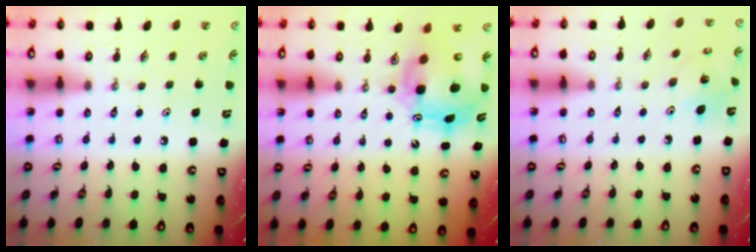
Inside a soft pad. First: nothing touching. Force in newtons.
{"total": 11.9, "press": 11.8, "slide": 0.9}
{"total": 4.4, "press": 4.4, "slide": 0.3}